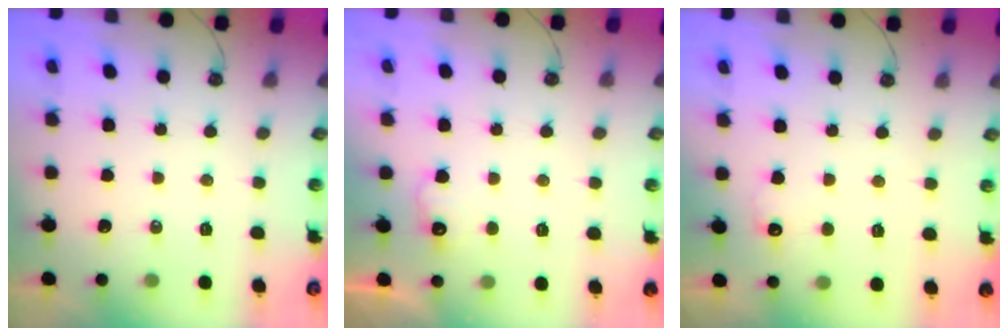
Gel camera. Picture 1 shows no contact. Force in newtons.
{"total": 6.9, "press": 6.8, "slide": 1.2}
{"total": 5.6, "press": 5.5, "slide": 1.2}